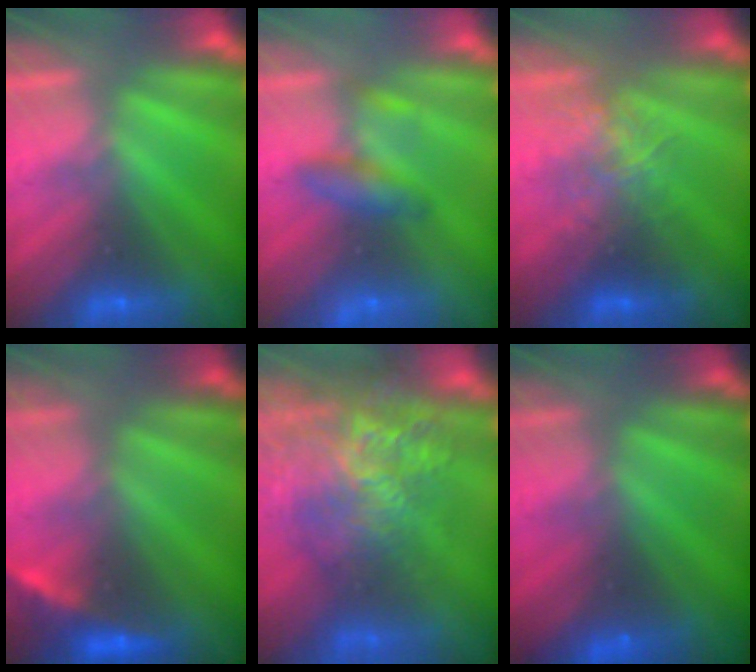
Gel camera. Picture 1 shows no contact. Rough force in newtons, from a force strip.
{"total": 2.1}
{"total": 2.6}
{"total": 2.3}
{"total": 10.0}
{"total": 1.4}